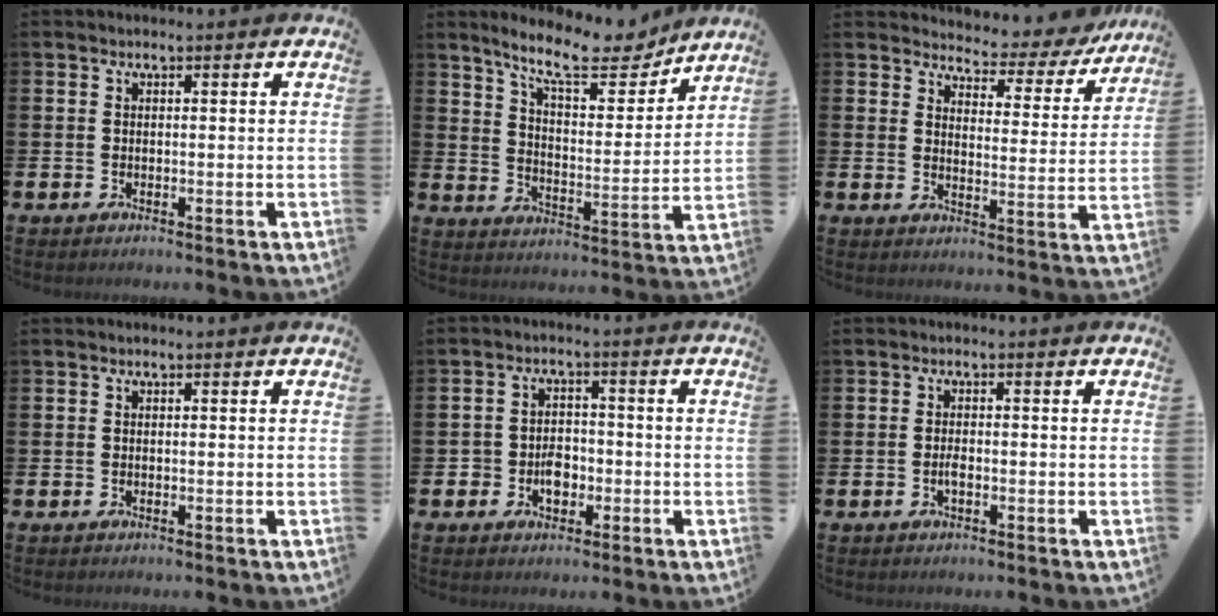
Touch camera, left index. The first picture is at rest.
{"total": 11.4, "force": [10.0, 2.8, 4.7], "torque": [-0.104, -0.059, 0.175]}
{"total": 4.4, "force": [4.1, 1.4, 0.7], "torque": [-0.023, -0.045, 0.061]}
{"total": 0.0}
{"total": 3.5, "force": [-1.2, 2.8, 1.7], "torque": [-0.027, 0.002, -0.028]}
{"total": 1.3, "force": [-0.4, 0.4, 1.2], "torque": [-0.021, -0.001, -0.009]}